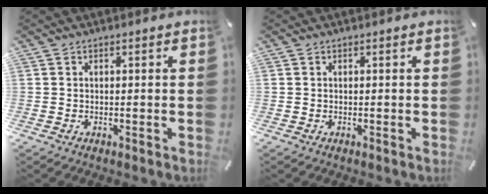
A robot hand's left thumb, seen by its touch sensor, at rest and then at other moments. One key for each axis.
{"total": 0.0}